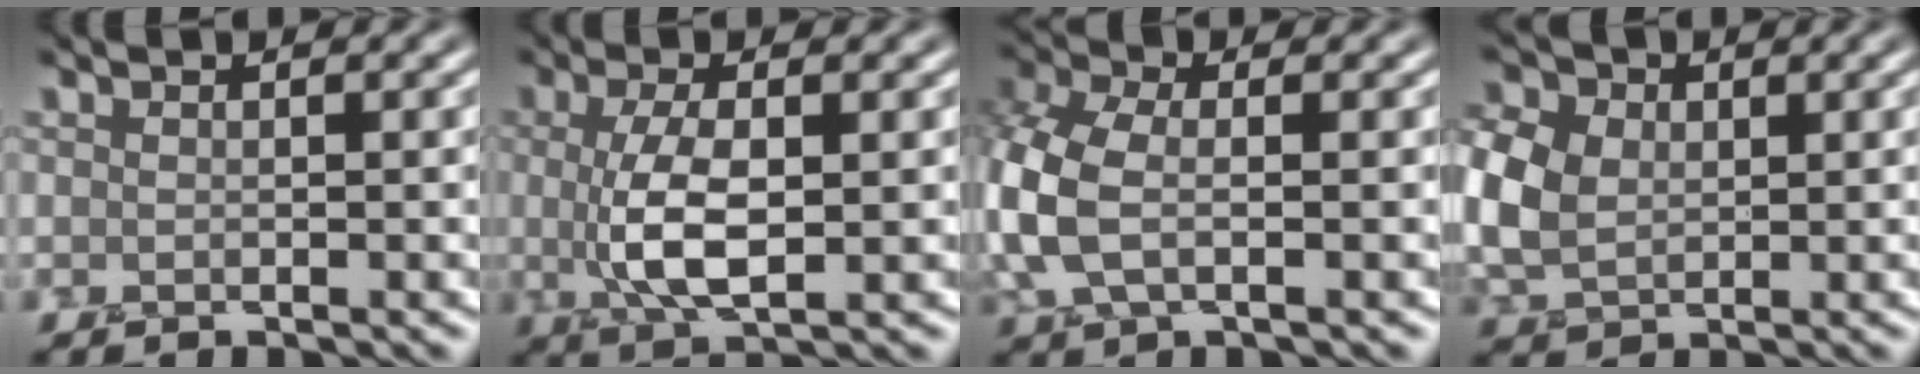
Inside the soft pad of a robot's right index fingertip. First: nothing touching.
{"total": 5.1, "force": [-0.1, 1.8, 4.7], "torque": [-0.106, -0.003, -0.003]}
{"total": 6.6, "force": [-0.5, 3.9, 5.3], "torque": [-0.142, 0.001, -0.018]}
{"total": 6.4, "force": [0.6, 5.0, 4.0], "torque": [-0.115, 0.010, 0.007]}